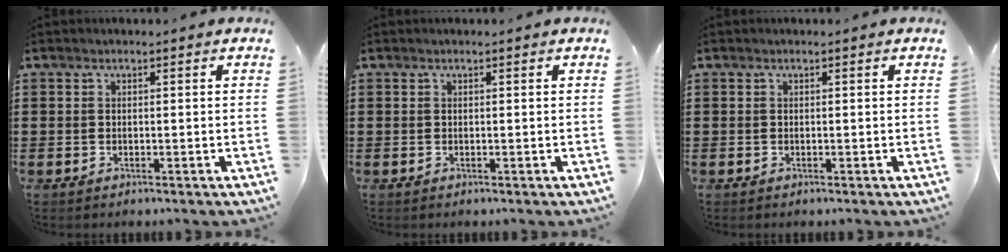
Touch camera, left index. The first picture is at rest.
{"total": 0.0}
{"total": 0.0}